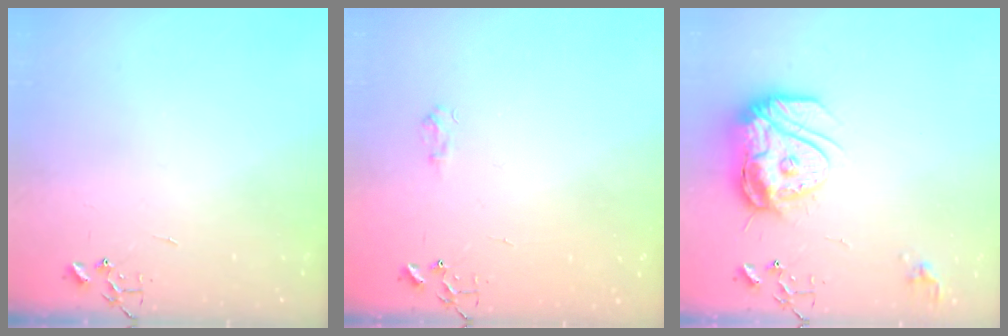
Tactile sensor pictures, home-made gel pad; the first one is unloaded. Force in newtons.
{"total": 5.7, "press": 5.7, "slide": 0.6}
{"total": 17.0, "press": 16.9, "slide": 1.4}